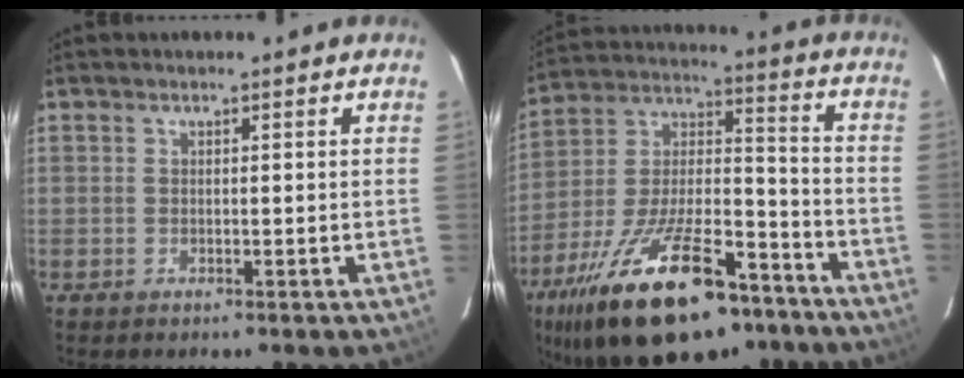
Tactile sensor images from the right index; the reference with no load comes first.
{"total": 28.7, "force": [-18.6, 11.7, 18.5], "torque": [-0.348, -0.012, -0.284]}